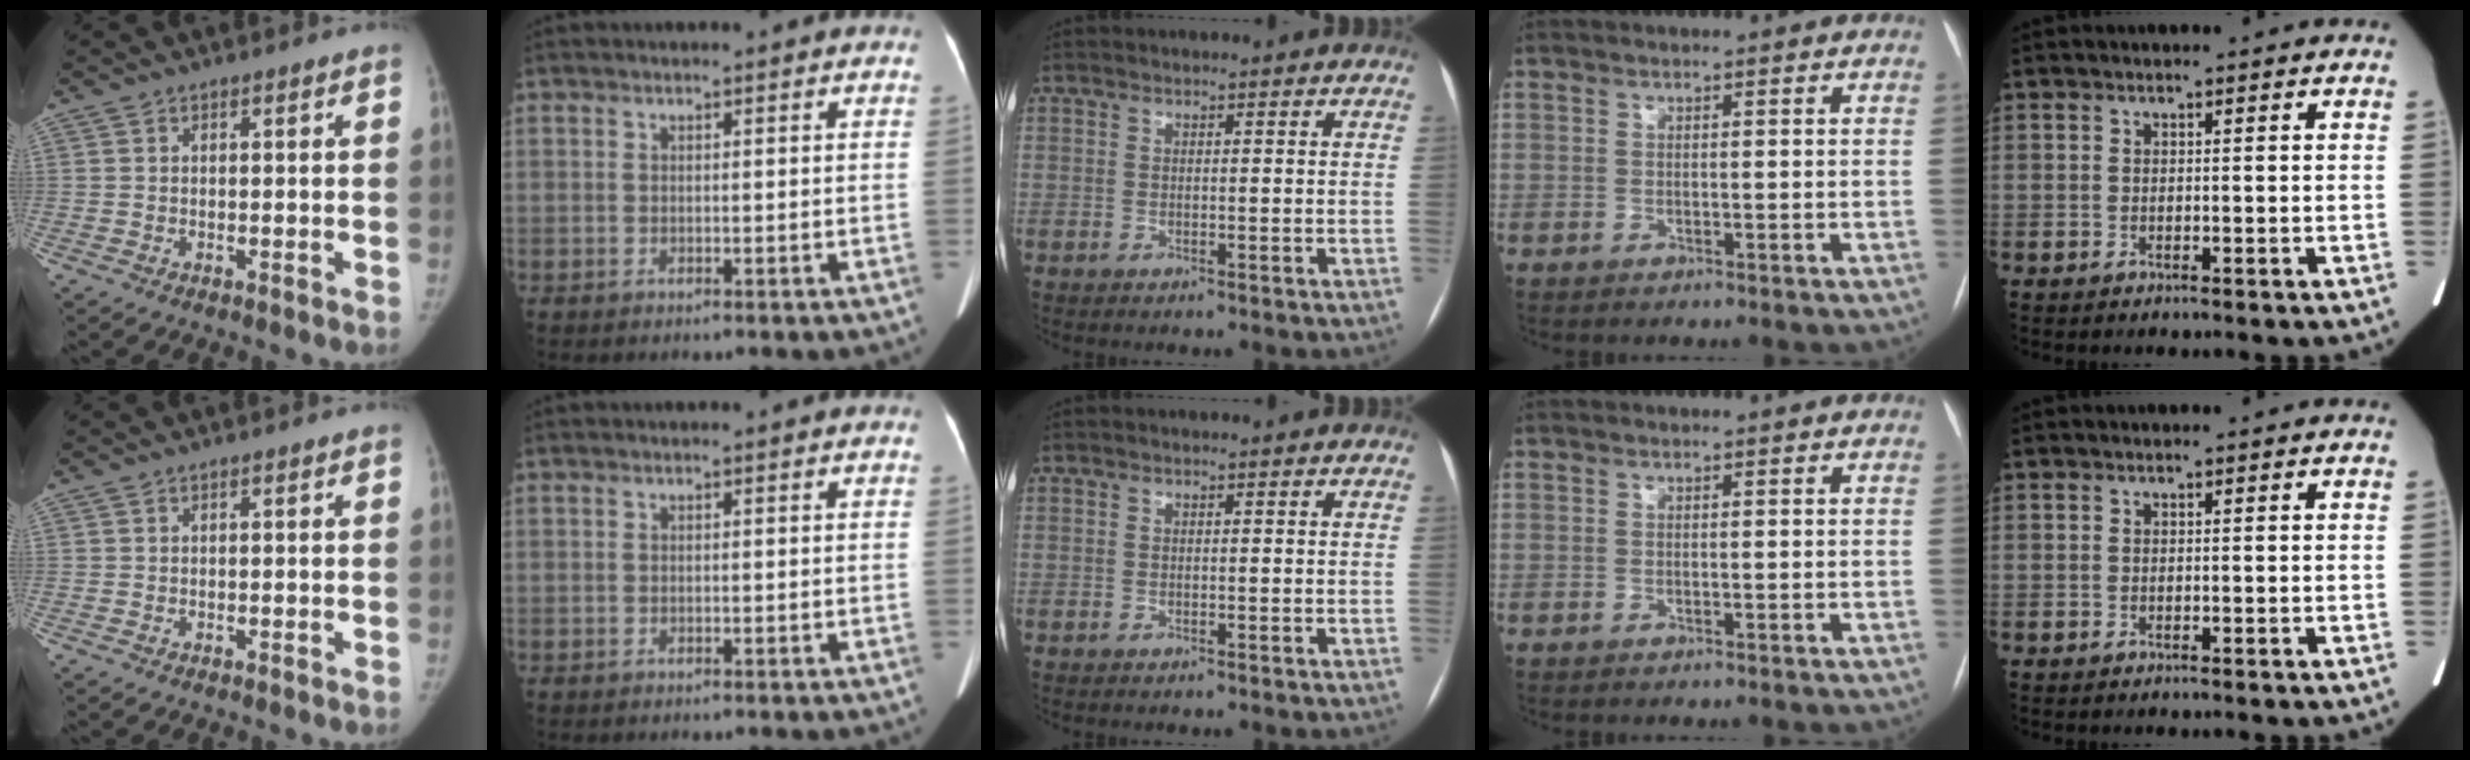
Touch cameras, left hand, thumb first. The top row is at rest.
{}